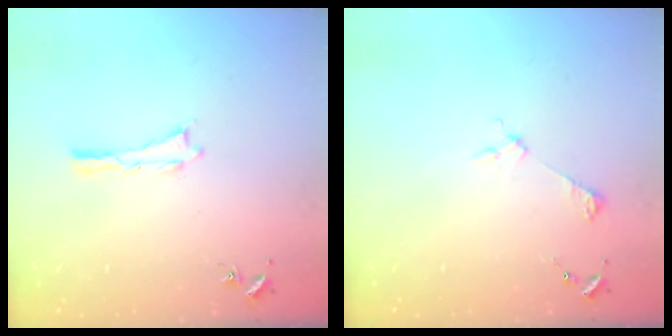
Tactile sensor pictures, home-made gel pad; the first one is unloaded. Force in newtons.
{"total": 2.5, "press": 2.5, "slide": 0.2}